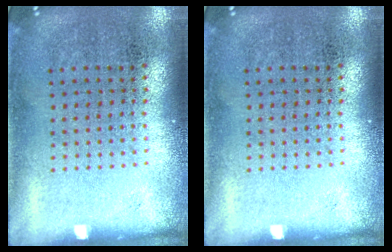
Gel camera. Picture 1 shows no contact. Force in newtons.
{"total": 0.0}